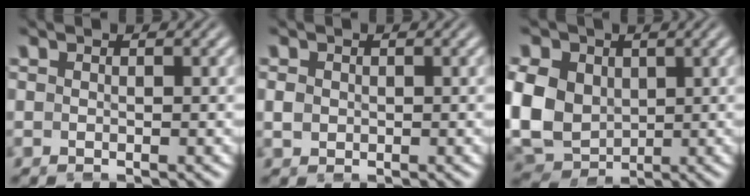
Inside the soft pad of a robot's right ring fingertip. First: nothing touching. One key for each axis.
{"total": 1.7, "fx": -0.2, "fy": 1.6, "fz": 0.6, "tx": -0.023, "ty": -0.013, "tz": 0.003}
{"total": 10.0, "fx": -0.6, "fy": 8.8, "fz": 4.6, "tx": -0.122, "ty": -0.045, "tz": -0.001}